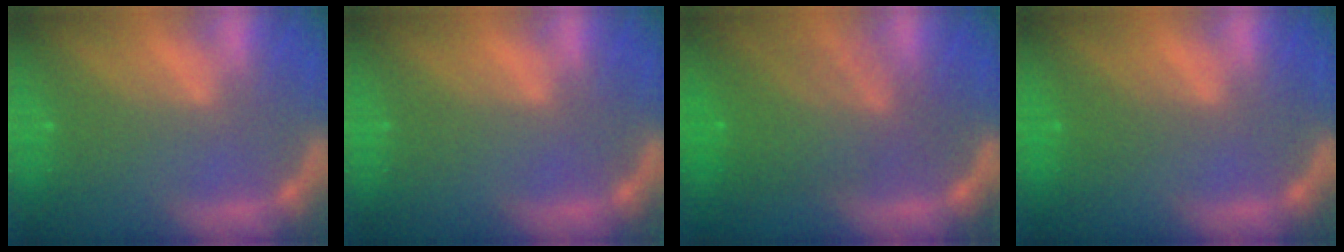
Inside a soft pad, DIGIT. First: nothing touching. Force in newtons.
{"total": 0.0}
{"total": 7.1}
{"total": 1.5}